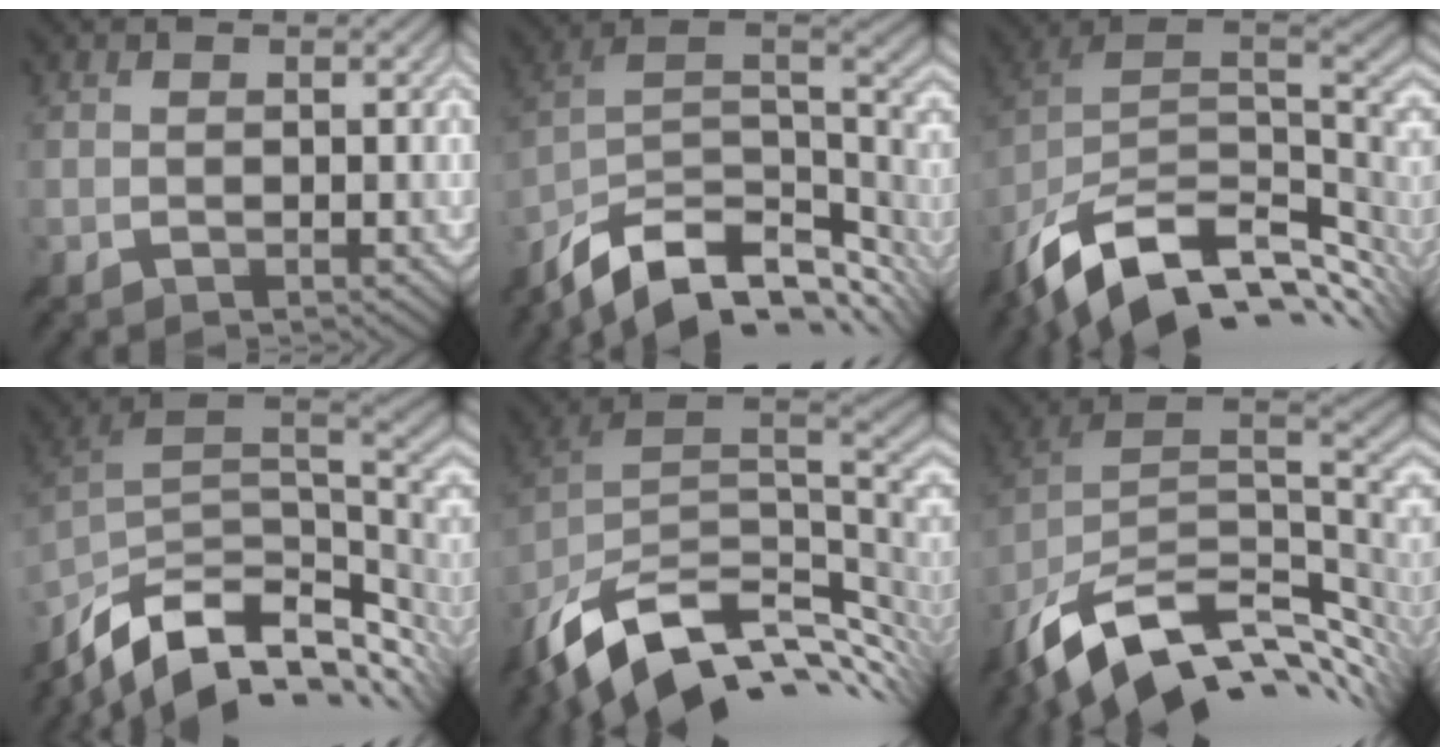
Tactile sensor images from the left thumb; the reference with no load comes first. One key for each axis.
{"total": 14.5, "fx": -8.2, "fy": 7.2, "fz": 9.6, "tx": -0.223, "ty": -0.018, "tz": -0.133}
{"total": 15.4, "fx": -6.6, "fy": 8.2, "fz": 11.3, "tx": -0.249, "ty": -0.025, "tz": -0.114}
{"total": 13.7, "fx": -5.6, "fy": 7.6, "fz": 10.0, "tx": -0.230, "ty": -0.020, "tz": -0.097}
{"total": 14.5, "fx": -5.9, "fy": 7.8, "fz": 10.7, "tx": -0.240, "ty": -0.025, "tz": -0.096}
{"total": 14.9, "fx": -6.1, "fy": 7.7, "fz": 11.2, "tx": -0.247, "ty": -0.022, "tz": -0.104}